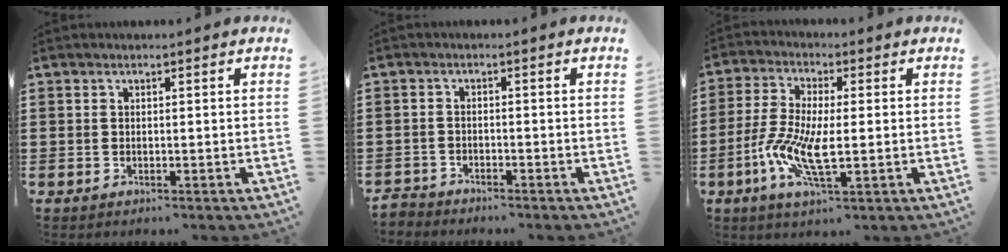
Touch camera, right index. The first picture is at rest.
{"total": 2.1, "force": [-2.1, 0.1, -0.4], "torque": [0.001, 0.001, -0.048]}
{"total": 8.7, "force": [-2.0, 2.9, 8.0], "torque": [-0.176, -0.013, -0.040]}